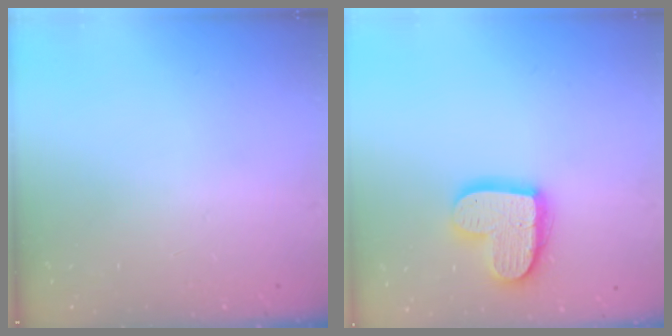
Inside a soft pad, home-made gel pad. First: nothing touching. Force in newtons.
{"total": 16.2, "press": 16.1, "slide": 1.5}